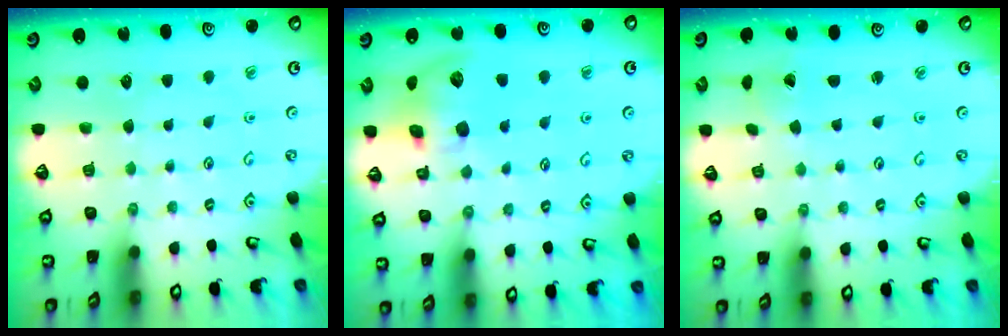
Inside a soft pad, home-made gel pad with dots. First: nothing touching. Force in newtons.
{"total": 11.7, "press": 11.5, "slide": 1.8}
{"total": 0.6, "press": 0.3, "slide": 0.5}